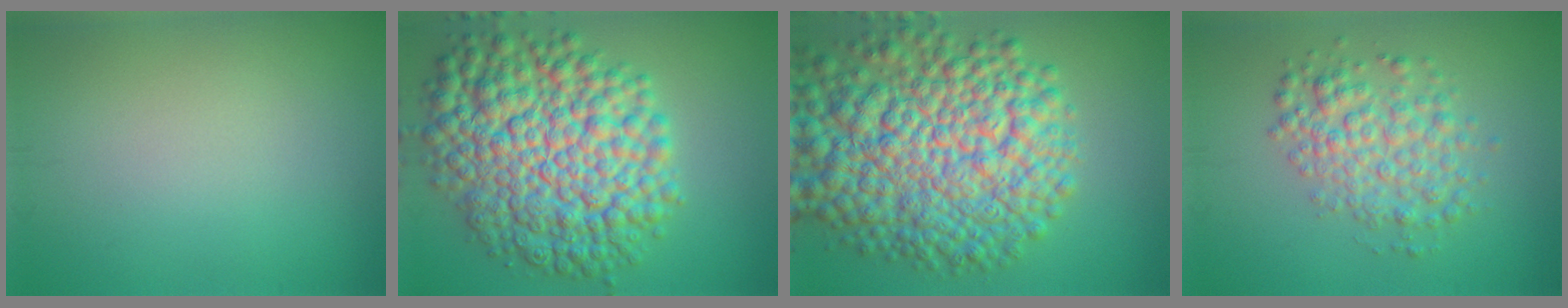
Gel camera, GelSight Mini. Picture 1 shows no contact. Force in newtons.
{"total": 12.6, "press": 12.6, "slide": 0.2}
{"total": 13.7, "press": 13.7, "slide": 0.5}
{"total": 4.3, "press": 4.3, "slide": 0.1}